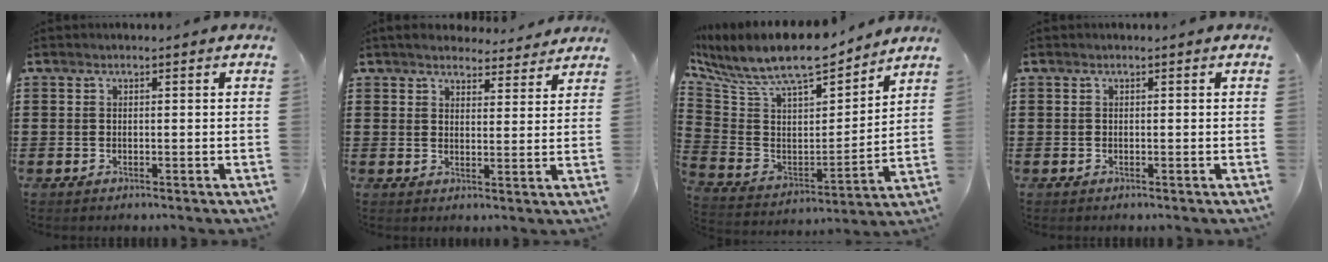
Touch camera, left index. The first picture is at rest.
{"total": 4.0, "force": [3.9, 0.7, 0.7], "torque": [-0.028, -0.014, 0.071]}
{"total": 10.0, "force": [8.8, 2.4, 4.2], "torque": [-0.123, -0.061, 0.152]}
{"total": 0.0}